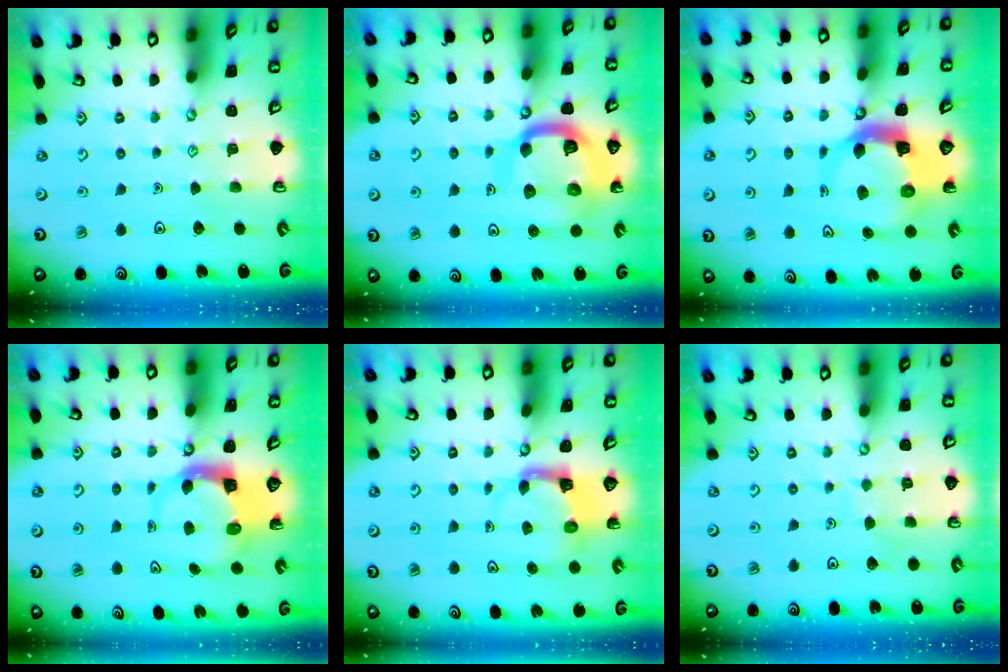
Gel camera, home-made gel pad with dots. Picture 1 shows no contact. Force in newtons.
{"total": 15.6, "press": 15.5, "slide": 1.7}
{"total": 8.2, "press": 8.2, "slide": 1.1}
{"total": 4.0, "press": 3.9, "slide": 0.6}
{"total": 3.9, "press": 3.9, "slide": 0.6}
{"total": 3.1, "press": 3.1, "slide": 0.2}